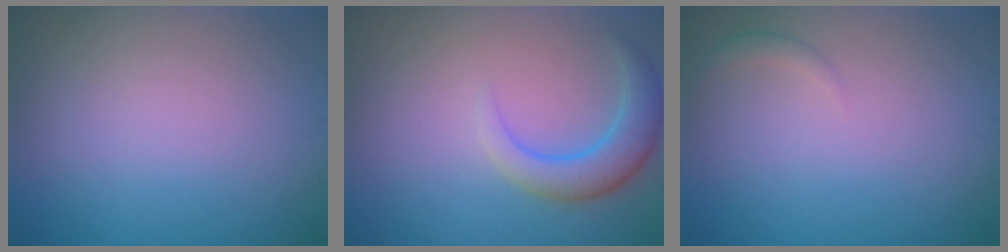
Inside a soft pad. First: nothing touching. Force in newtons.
{"total": 3.8, "press": 3.8, "slide": 0.4}
{"total": 0.8, "press": 0.8, "slide": 0.0}